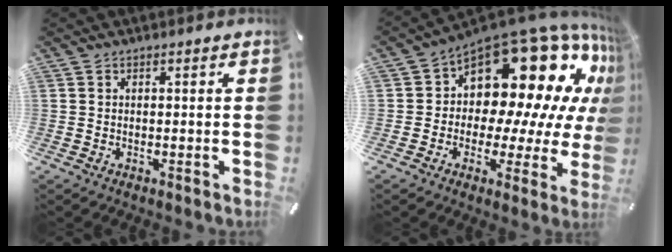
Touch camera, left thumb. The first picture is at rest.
{"total": 20.2, "force": [10.1, 12.4, 12.4], "torque": [-0.170, -0.099, 0.178]}